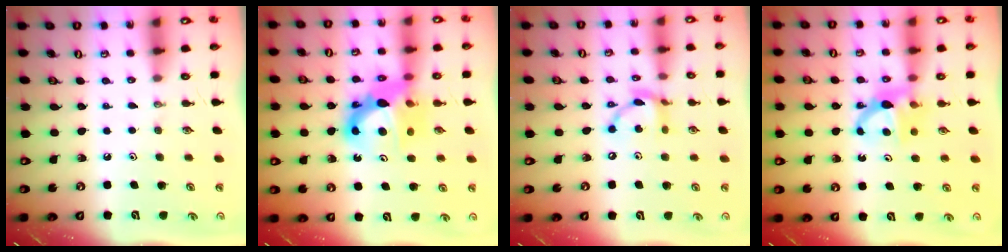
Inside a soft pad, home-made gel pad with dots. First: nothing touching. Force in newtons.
{"total": 12.0, "press": 11.9, "slide": 1.0}
{"total": 11.7, "press": 11.7, "slide": 0.9}
{"total": 7.5, "press": 7.5, "slide": 0.1}